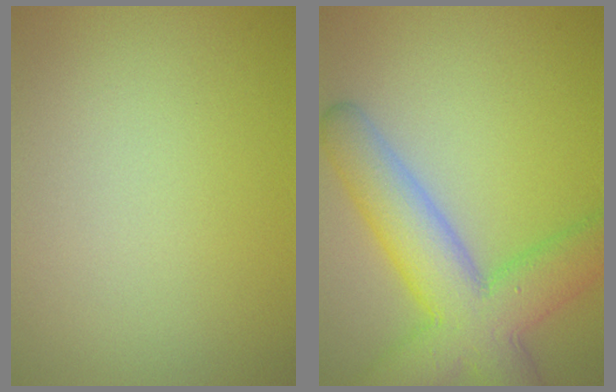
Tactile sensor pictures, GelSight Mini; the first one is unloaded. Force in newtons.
{"total": 8.6, "press": 8.6, "slide": 0.4}